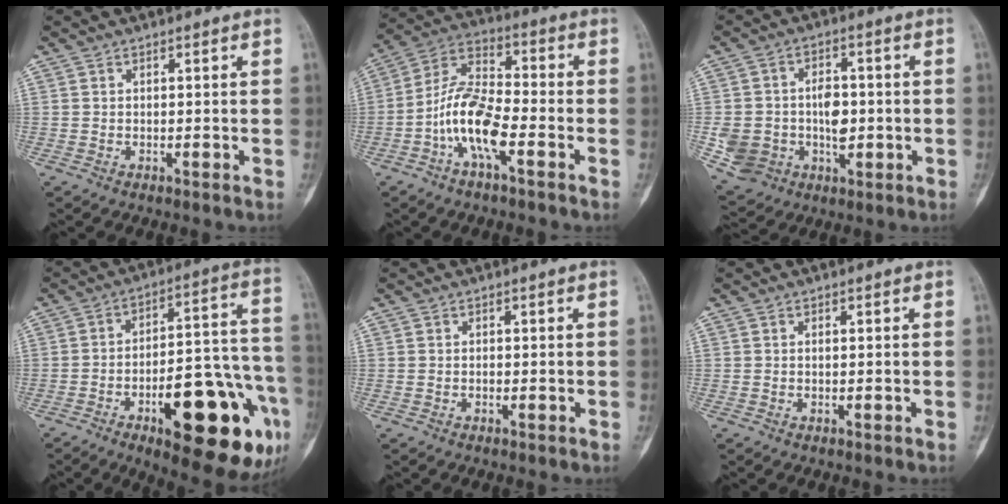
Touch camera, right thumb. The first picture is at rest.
{"total": 11.9, "force": [-4.3, 4.7, 10.1], "torque": [-0.197, 0.037, -0.090]}
{"total": 11.9, "force": [-1.0, 9.0, 7.6], "torque": [-0.109, 0.015, -0.002]}
{"total": 27.0, "force": [-11.1, 9.4, 22.8], "torque": [-0.256, 0.058, -0.142]}
{"total": 0.0}
{"total": 0.0}